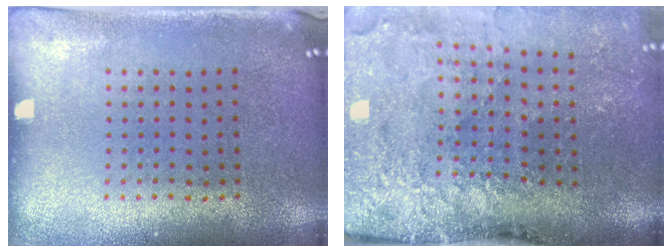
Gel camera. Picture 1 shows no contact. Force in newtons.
{"total": 4.9, "press": 3.8, "slide": 3.0}